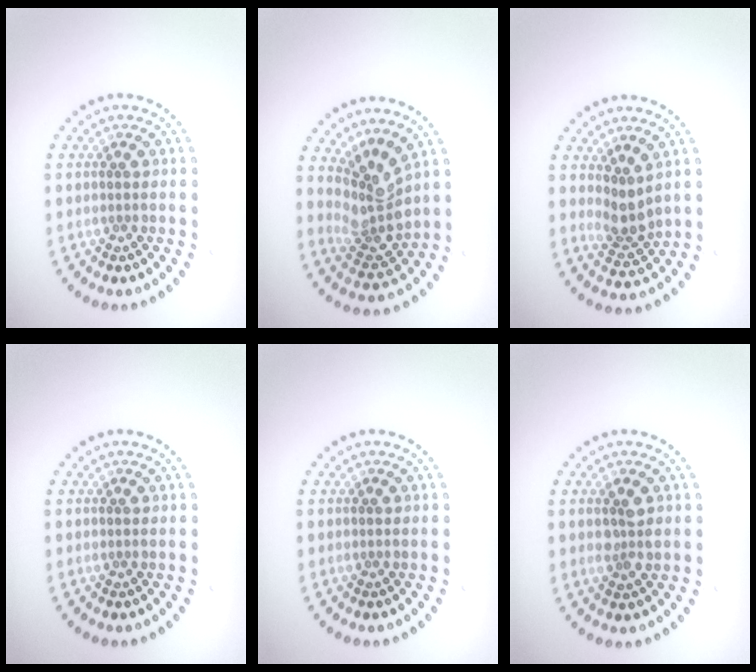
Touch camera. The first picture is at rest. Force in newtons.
{"total": 3.7, "press": 3.0, "slide": 2.1}
{"total": 2.6, "press": 2.0, "slide": 1.6}
{"total": 0.0}
{"total": 0.0}
{"total": 1.7, "press": 1.7, "slide": 0.3}